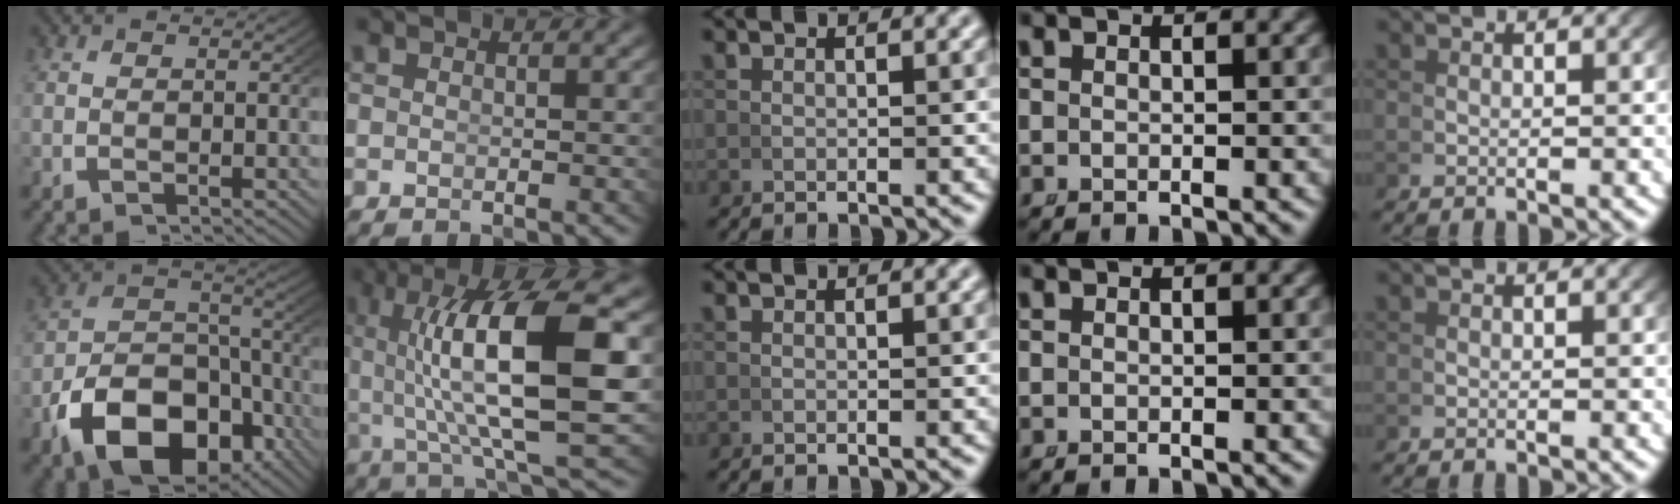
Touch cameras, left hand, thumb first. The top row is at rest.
{"thumb": {"total": 13.2, "force": [-5.8, 8.4, 8.3], "torque": [-0.161, -0.042, -0.077]}, "index": {"total": 12.7, "force": [1.5, 3.7, 12.0], "torque": [-0.199, 0.007, 0.027]}}